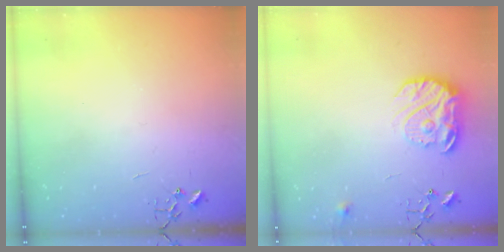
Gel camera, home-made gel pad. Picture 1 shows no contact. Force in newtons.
{"total": 16.2, "press": 16.1, "slide": 1.4}